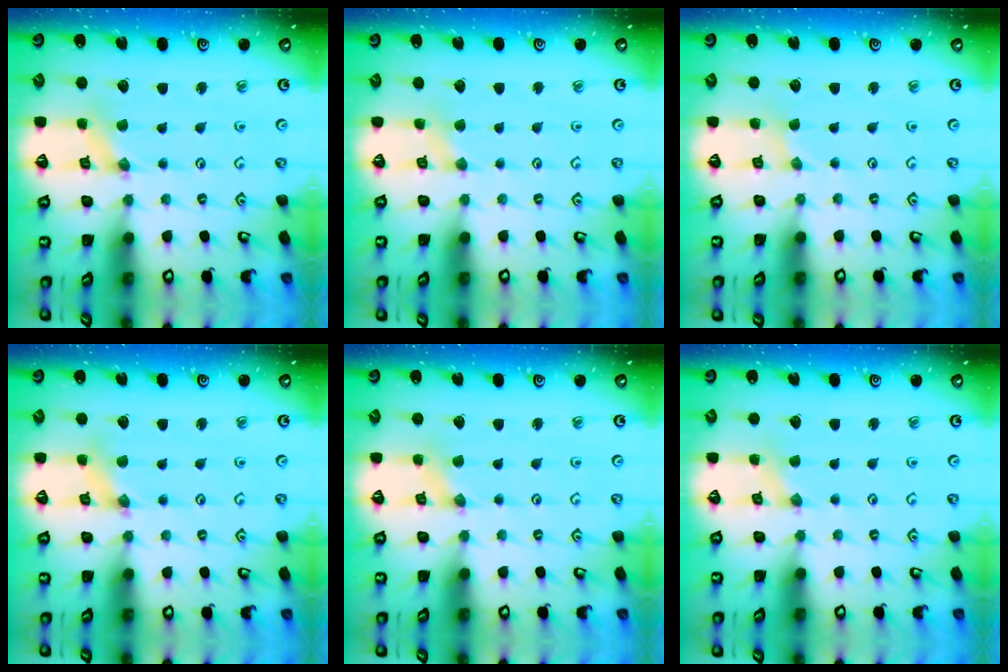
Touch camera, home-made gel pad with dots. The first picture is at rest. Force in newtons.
{"total": 1.6, "press": 1.6, "slide": 0.4}
{"total": 0.0}
{"total": 1.8, "press": 1.8, "slide": 0.3}
{"total": 0.0}
{"total": 1.4, "press": 1.4, "slide": 0.3}